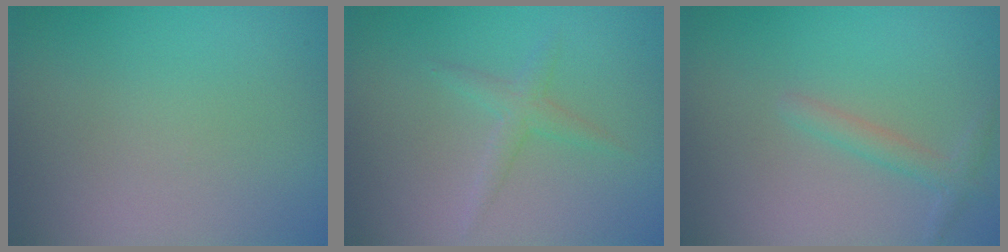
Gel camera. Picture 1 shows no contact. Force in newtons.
{"total": 1.6, "press": 1.6, "slide": 0.1}
{"total": 1.6, "press": 1.6, "slide": 0.1}